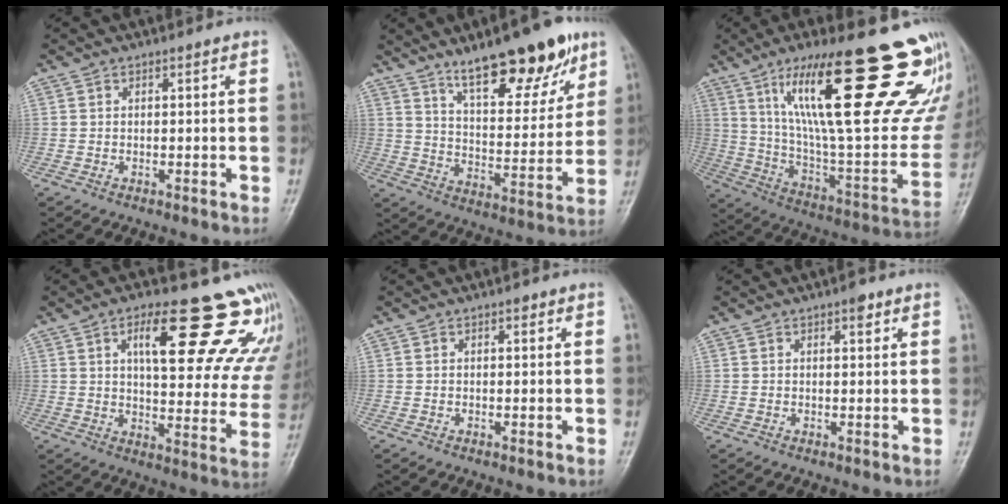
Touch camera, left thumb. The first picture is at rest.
{"total": 18.1, "force": [12.0, 6.0, 12.2], "torque": [-0.140, -0.065, 0.194]}
{"total": 36.4, "force": [20.1, 8.1, 29.2], "torque": [-0.335, -0.053, 0.332]}
{"total": 22.4, "force": [14.8, 6.6, 15.4], "torque": [-0.162, -0.064, 0.188]}
{"total": 0.6, "force": [0.3, 0.3, 0.4], "torque": [-0.002, 0.001, 0.001]}
{"total": 1.8, "force": [1.1, 0.8, 1.3], "torque": [-0.014, -0.002, 0.012]}